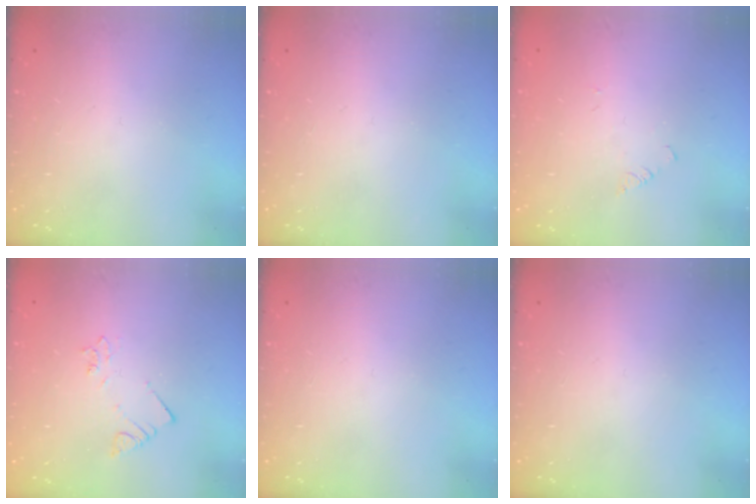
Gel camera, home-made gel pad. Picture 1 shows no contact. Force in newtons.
{"total": 0.0}
{"total": 1.0, "press": 0.9, "slide": 0.2}
{"total": 2.1, "press": 2.1, "slide": 0.4}
{"total": 0.0}
{"total": 0.0}